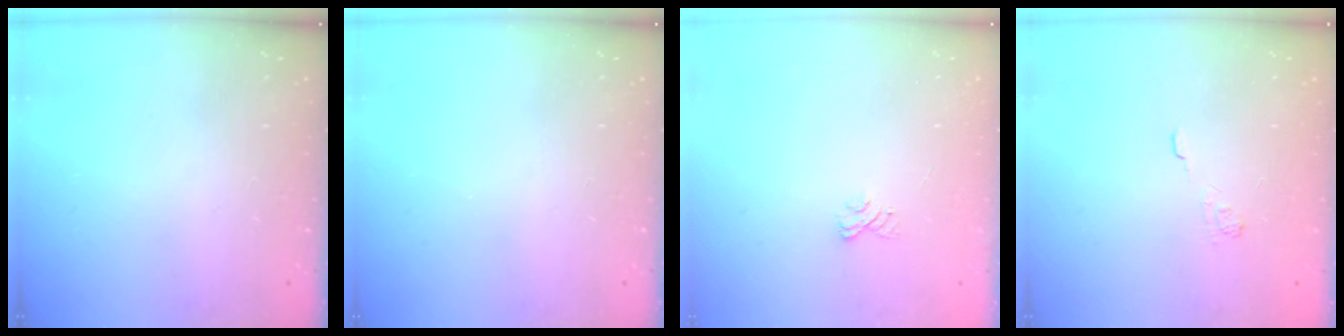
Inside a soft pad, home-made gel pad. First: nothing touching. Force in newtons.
{"total": 0.0}
{"total": 3.5, "press": 3.3, "slide": 1.2}
{"total": 2.3, "press": 1.8, "slide": 1.3}